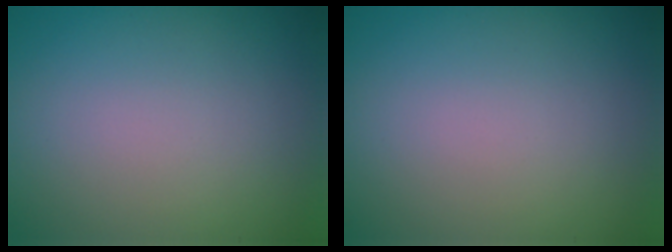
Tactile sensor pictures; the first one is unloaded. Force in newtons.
{"total": 0.0}